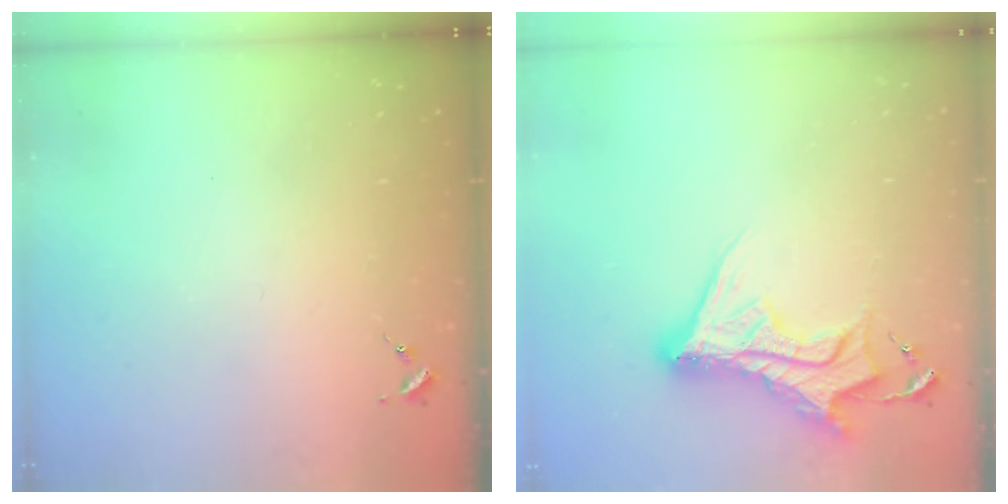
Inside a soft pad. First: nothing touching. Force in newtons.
{"total": 14.0, "press": 14.0, "slide": 1.2}